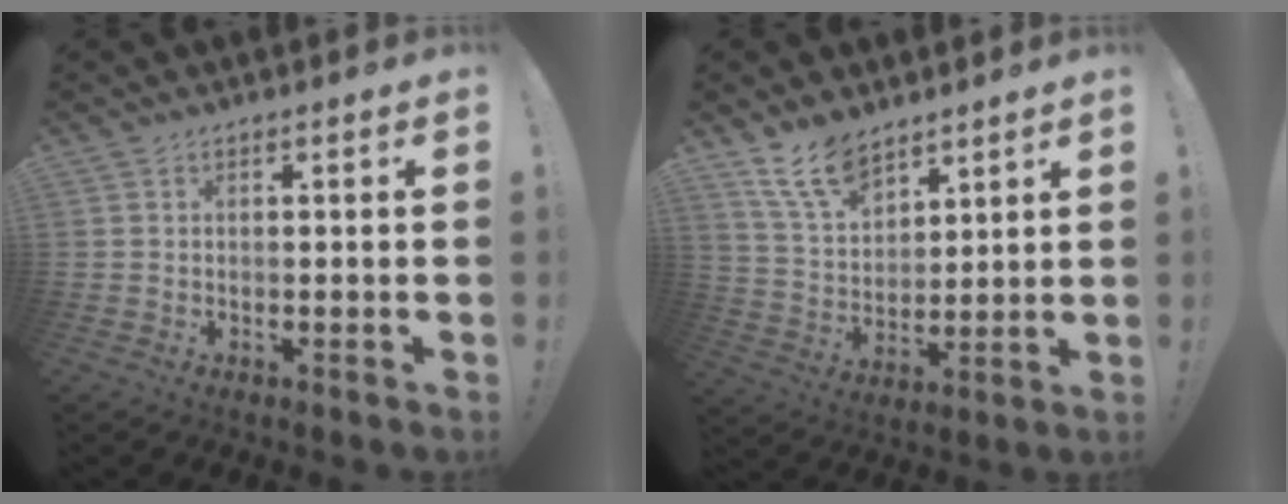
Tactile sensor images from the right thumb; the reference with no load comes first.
{"total": 11.9, "force": [9.1, 5.6, 5.2], "torque": [-0.108, -0.051, 0.176]}